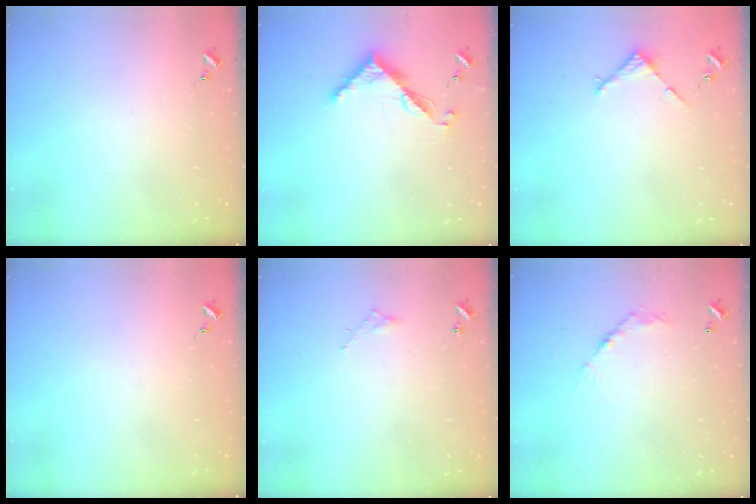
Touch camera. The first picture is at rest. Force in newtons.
{"total": 7.5, "press": 7.4, "slide": 0.6}
{"total": 2.9, "press": 2.8, "slide": 0.2}
{"total": 0.0}
{"total": 3.5, "press": 3.5, "slide": 0.2}
{"total": 6.3, "press": 6.3, "slide": 0.4}